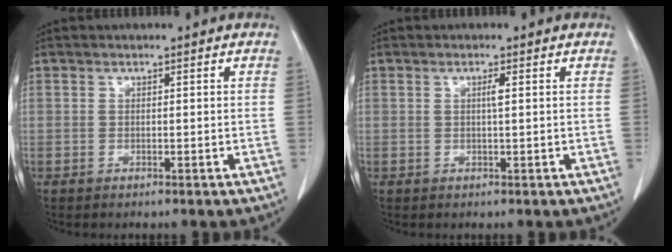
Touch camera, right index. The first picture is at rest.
{"total": 1.1, "force": [0.2, 0.0, 1.1], "torque": [-0.020, 0.001, 0.003]}